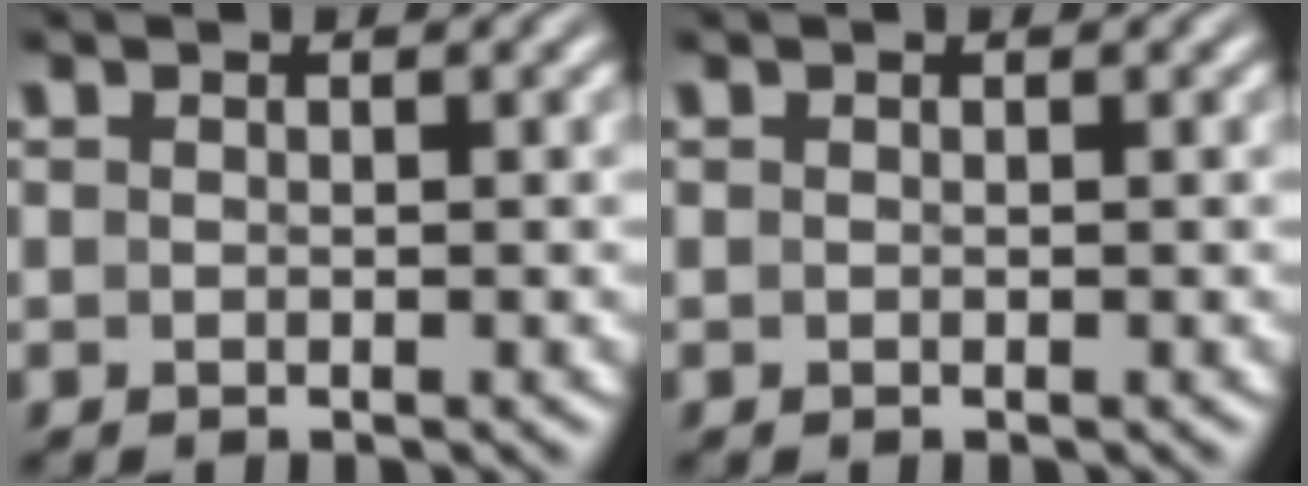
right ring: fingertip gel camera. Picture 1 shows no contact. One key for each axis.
{"total": 0.0}